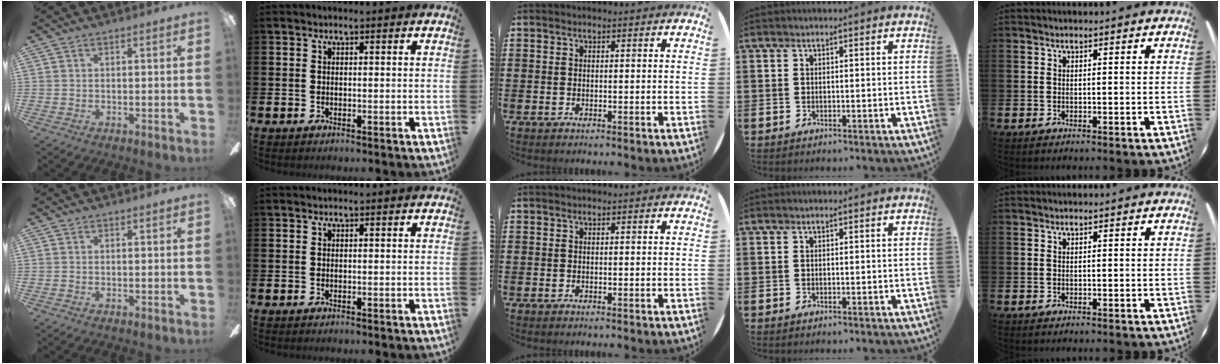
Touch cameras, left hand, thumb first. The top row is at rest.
{}